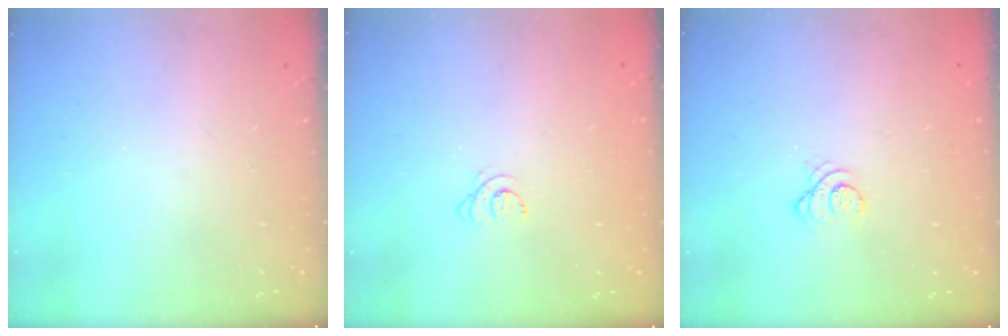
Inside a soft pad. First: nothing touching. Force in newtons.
{"total": 3.6, "press": 3.6, "slide": 0.4}
{"total": 3.1, "press": 3.1, "slide": 0.1}